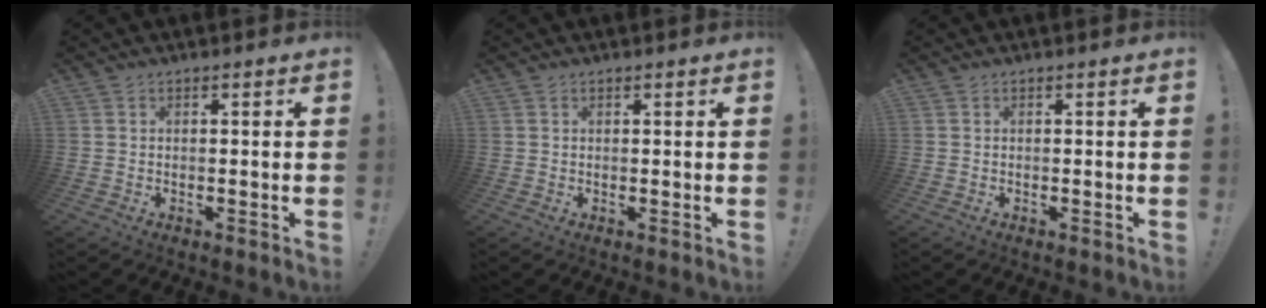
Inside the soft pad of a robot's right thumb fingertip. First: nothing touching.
{"total": 0.8, "force": [0.4, 0.7, 0.0], "torque": [0.001, 0.001, 0.006]}
{"total": 0.0}